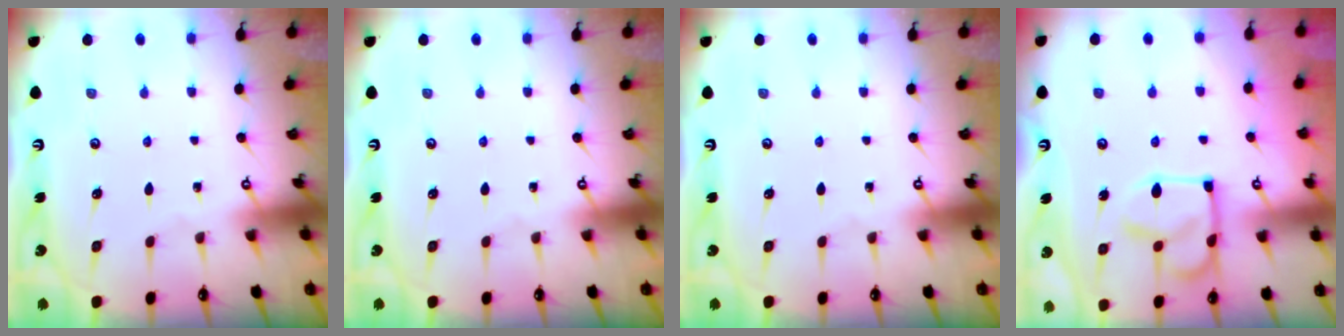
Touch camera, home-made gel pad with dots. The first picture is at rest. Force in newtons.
{"total": 0.0}
{"total": 0.0}
{"total": 6.8, "press": 6.8, "slide": 0.5}